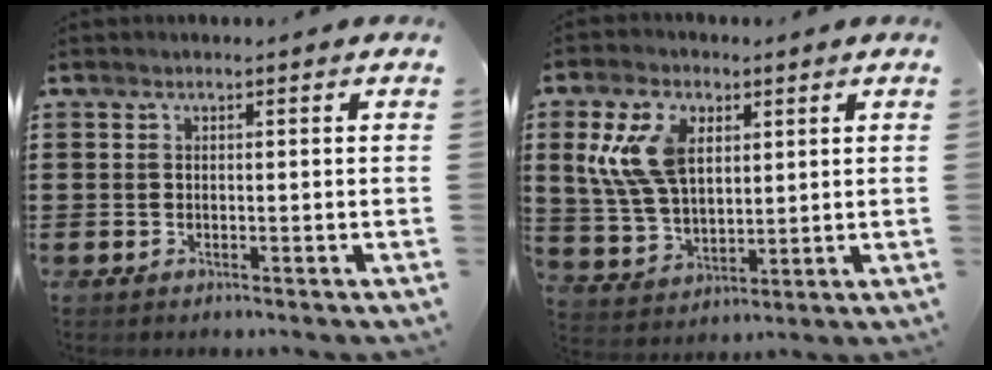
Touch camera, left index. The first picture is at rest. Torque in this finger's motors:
{"motor_torque": [1.23, 0.91, 0.86, 0.21]}